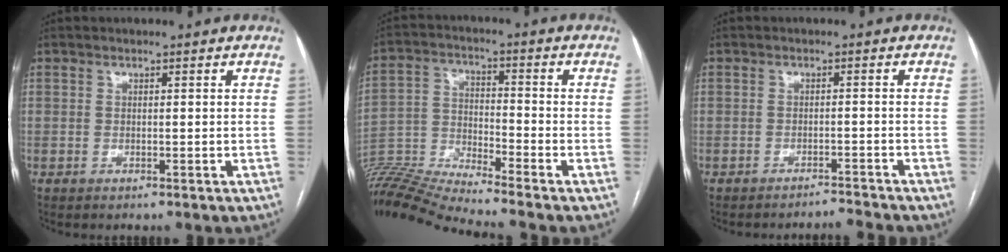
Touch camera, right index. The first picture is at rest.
{"total": 12.1, "force": [-11.5, -3.0, 2.4], "torque": [-0.049, 0.007, -0.214]}
{"total": 3.1, "force": [-2.7, -1.5, -0.6], "torque": [0.011, -0.008, -0.039]}